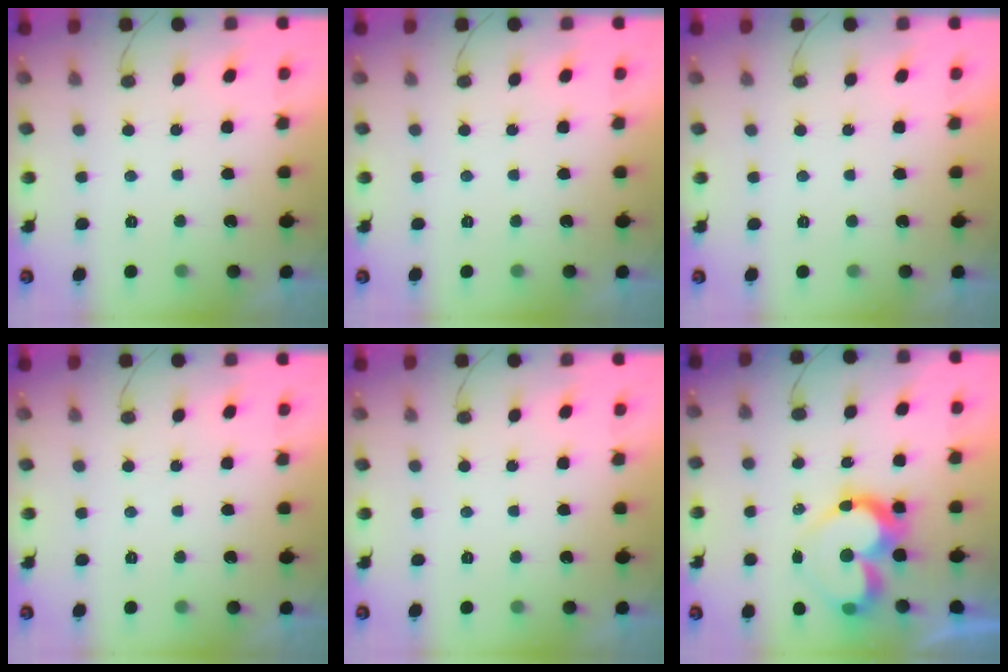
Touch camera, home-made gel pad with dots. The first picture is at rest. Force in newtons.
{"total": 0.0}
{"total": 1.7, "press": 1.6, "slide": 0.0}
{"total": 0.0}
{"total": 0.0}
{"total": 13.6, "press": 13.6, "slide": 1.3}